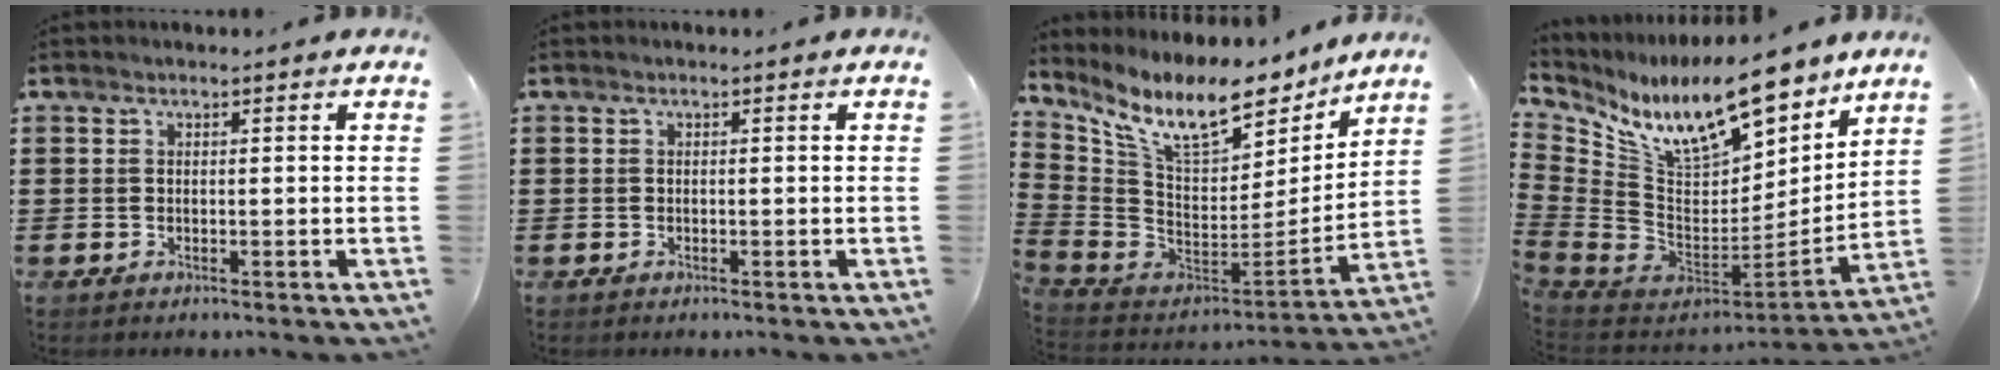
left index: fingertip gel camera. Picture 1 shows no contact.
{"total": 0.0}
{"total": 12.3, "force": [8.6, 3.9, 8.0], "torque": [-0.173, -0.055, 0.147]}
{"total": 15.8, "force": [10.7, 5.7, 10.1], "torque": [-0.209, -0.081, 0.182]}